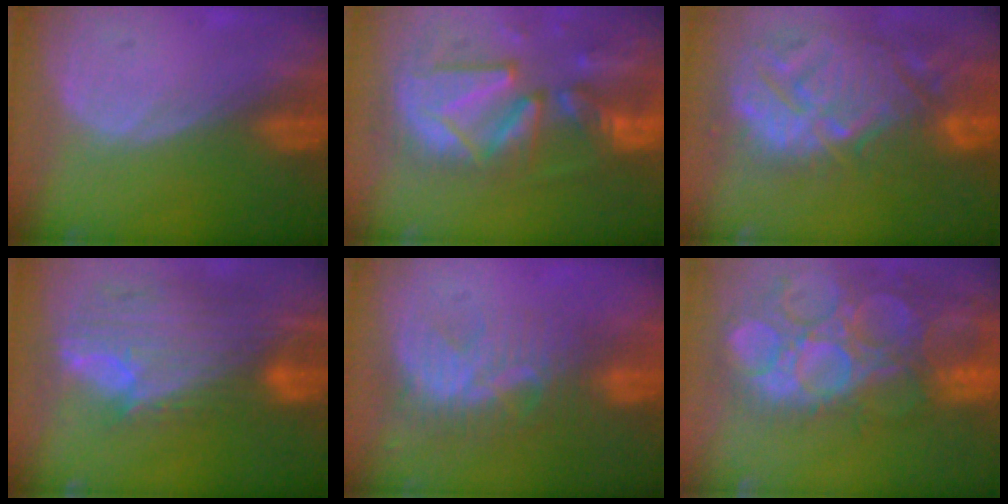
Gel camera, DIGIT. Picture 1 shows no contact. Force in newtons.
{"total": 13.3, "press": 11.4, "slide": 6.7}
{"total": 14.8, "press": 12.7, "slide": 7.6}
{"total": 12.0, "press": 10.1, "slide": 6.4}
{"total": 8.9, "press": 7.6, "slide": 4.5}
{"total": 15.3, "press": 12.6, "slide": 8.7}